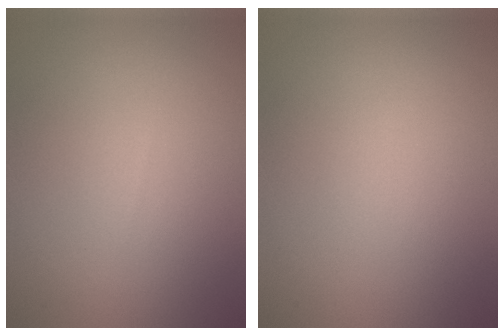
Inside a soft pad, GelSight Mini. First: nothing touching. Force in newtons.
{"total": 0.0}